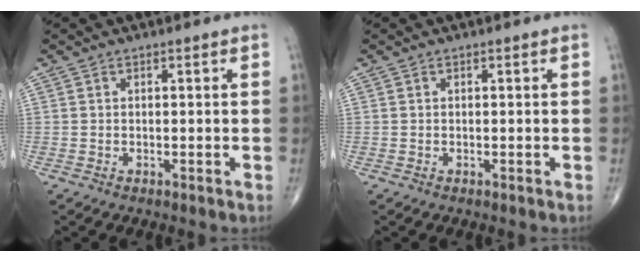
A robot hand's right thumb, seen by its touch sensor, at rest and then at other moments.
{"total": 0.0}